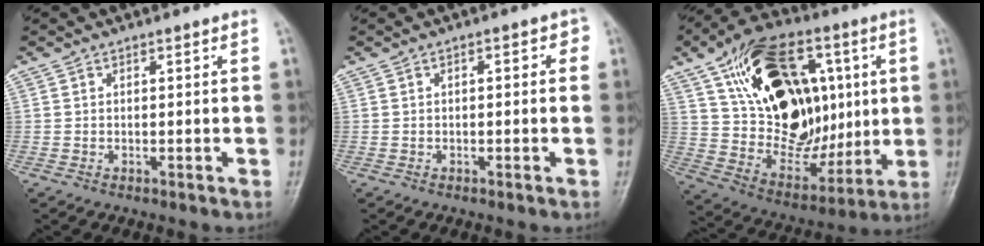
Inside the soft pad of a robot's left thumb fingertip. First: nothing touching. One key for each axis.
{"total": 2.2, "fx": 0.3, "fy": 1.2, "fz": 1.8, "tx": -0.011, "ty": 0.007, "tz": -0.004}
{"total": 26.4, "fx": 6.3, "fy": 16.9, "fz": 19.3, "tx": -0.287, "ty": -0.007, "tz": 0.114}